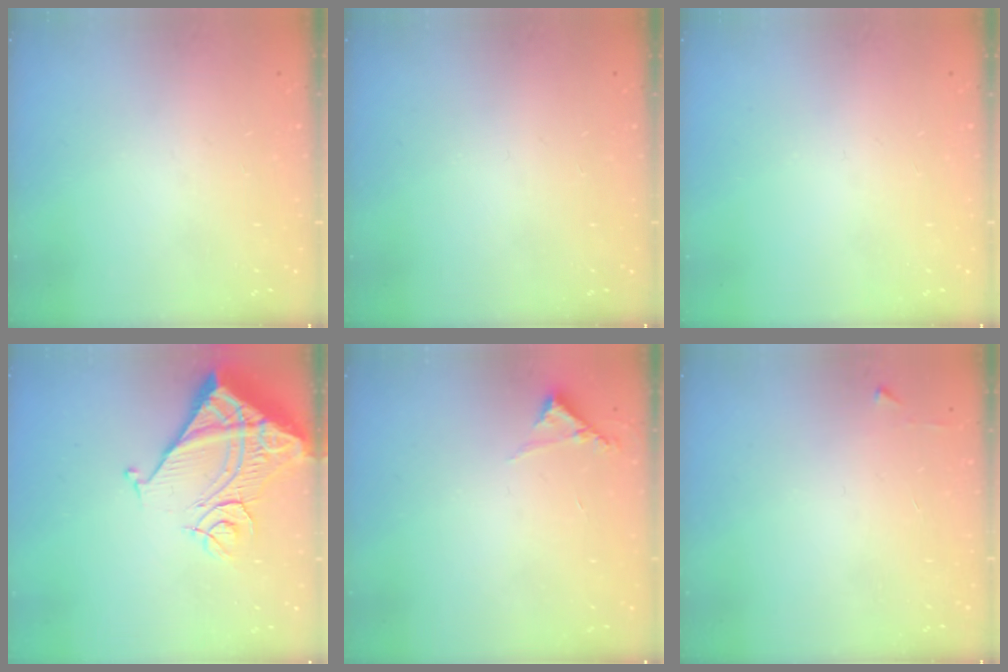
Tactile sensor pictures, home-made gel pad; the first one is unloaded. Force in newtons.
{"total": 0.0}
{"total": 0.0}
{"total": 14.6, "press": 14.5, "slide": 2.0}
{"total": 3.8, "press": 3.8, "slide": 0.2}
{"total": 2.4, "press": 2.4, "slide": 0.3}